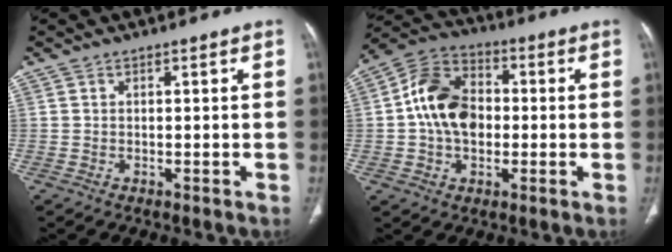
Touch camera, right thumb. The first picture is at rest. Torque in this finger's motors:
{"motor_torque": [1.95, 2.48, 1.53, -0.28, 0.15]}